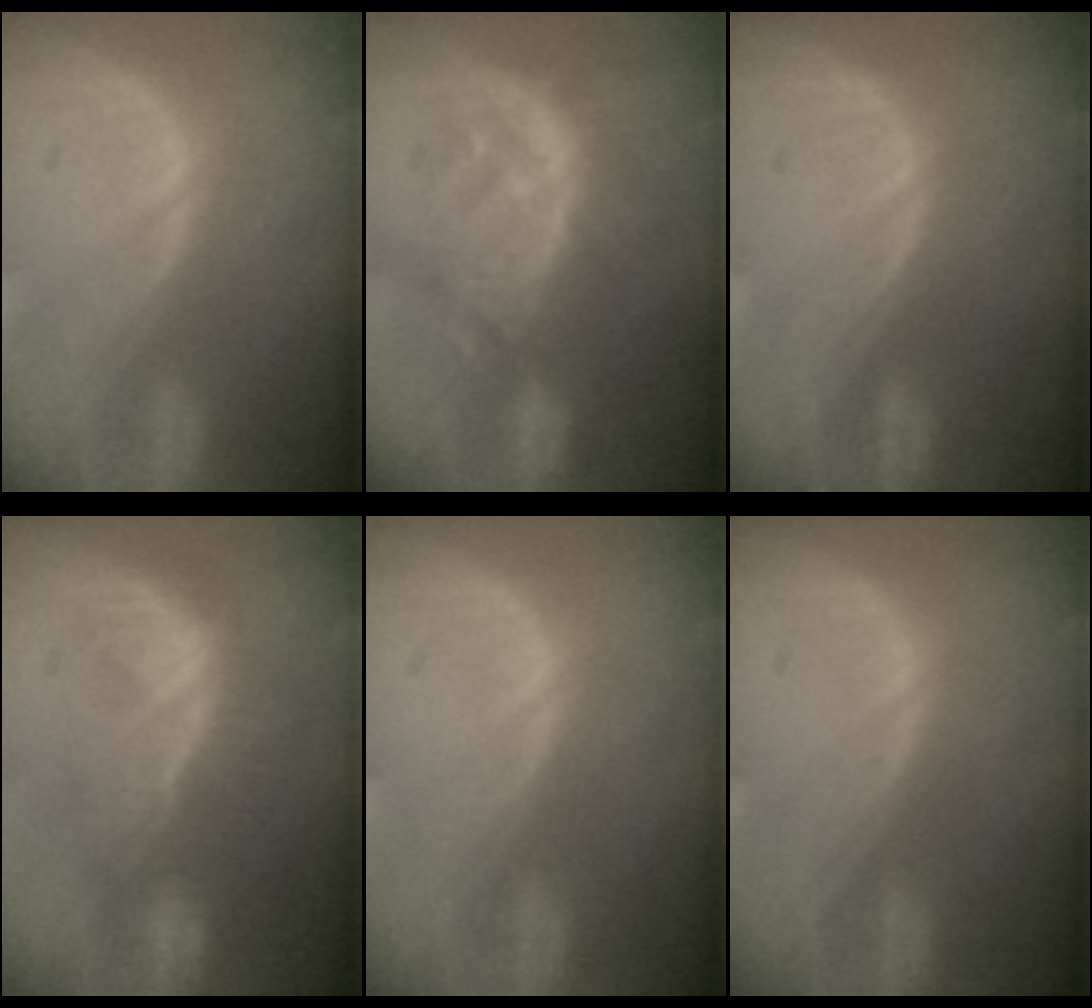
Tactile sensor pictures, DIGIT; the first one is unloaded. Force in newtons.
{"total": 9.2, "press": 8.8, "slide": 2.6}
{"total": 0.0}
{"total": 8.2, "press": 8.1, "slide": 1.5}
{"total": 0.0}
{"total": 0.0}